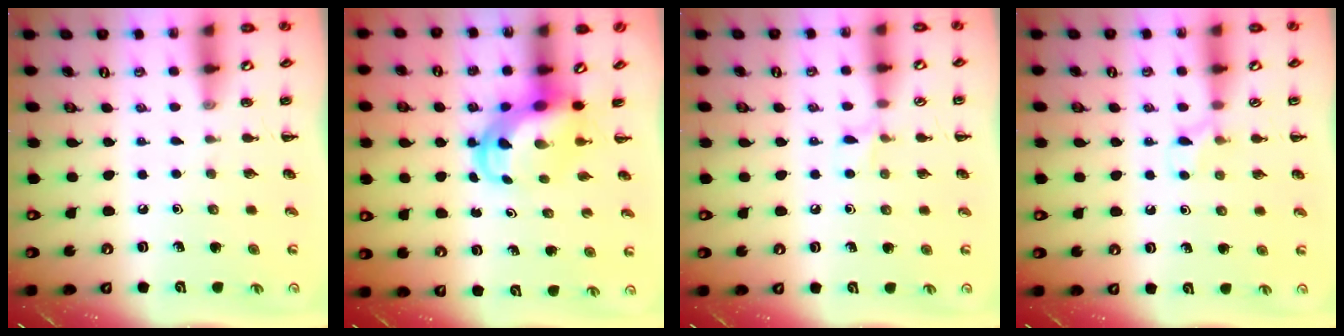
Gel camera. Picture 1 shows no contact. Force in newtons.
{"total": 6.4, "press": 6.4, "slide": 0.9}
{"total": 4.9, "press": 4.5, "slide": 1.8}
{"total": 6.1, "press": 5.8, "slide": 2.0}